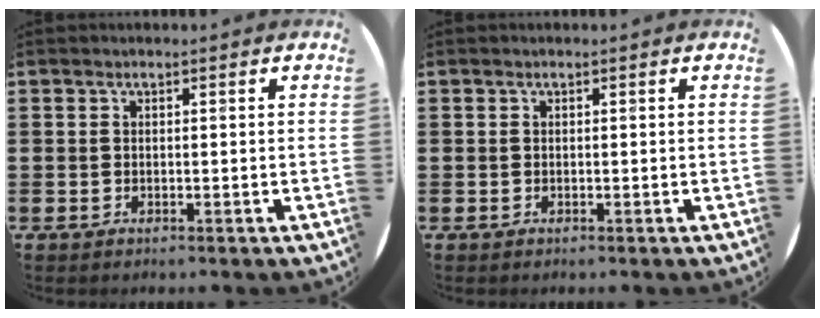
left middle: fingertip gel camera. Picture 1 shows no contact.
{"total": 0.0}